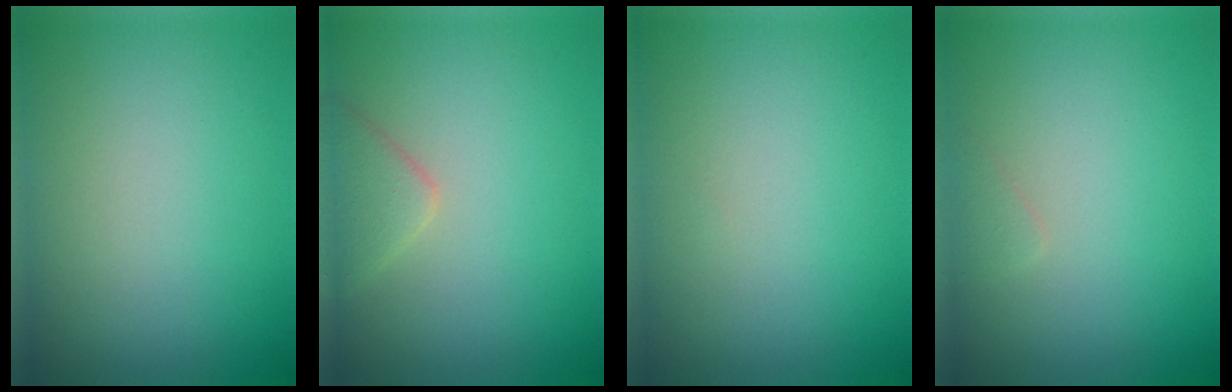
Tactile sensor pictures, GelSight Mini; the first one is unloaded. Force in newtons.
{"total": 2.2, "press": 2.2, "slide": 0.2}
{"total": 0.0}
{"total": 0.6, "press": 0.6, "slide": 0.0}